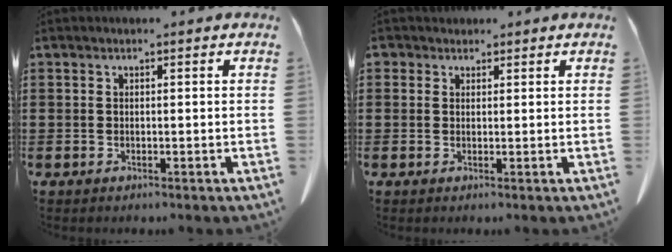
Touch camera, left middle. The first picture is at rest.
{"total": 1.6, "force": [1.1, 1.1, 0.1], "torque": [-0.009, 0.006, 0.023]}